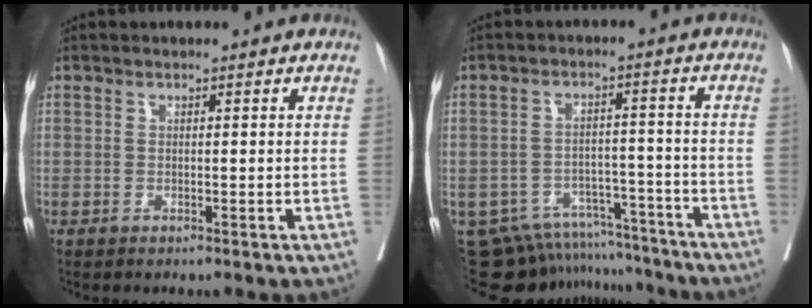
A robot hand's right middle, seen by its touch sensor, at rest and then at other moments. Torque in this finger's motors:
{"motor_torque": [-0.15, -0.12, -0.04, 0.00]}